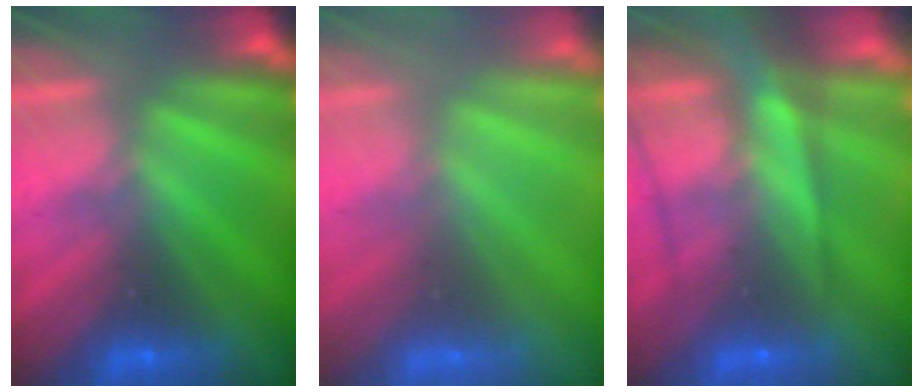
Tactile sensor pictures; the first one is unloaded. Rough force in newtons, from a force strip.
{"total": 3.1}
{"total": 7.9}